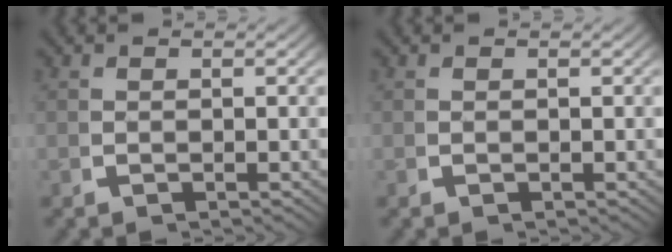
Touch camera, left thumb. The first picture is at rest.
{"total": 0.0}